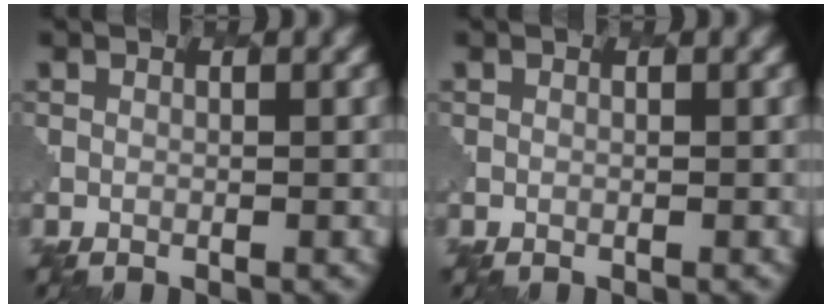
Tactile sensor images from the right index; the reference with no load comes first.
{"total": 0.0}